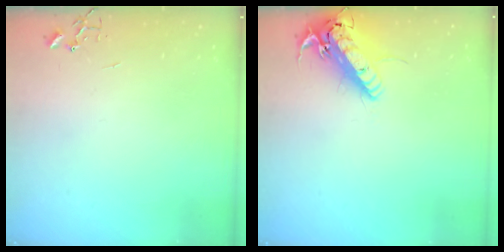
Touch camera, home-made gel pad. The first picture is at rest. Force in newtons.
{"total": 16.5, "press": 16.3, "slide": 3.0}